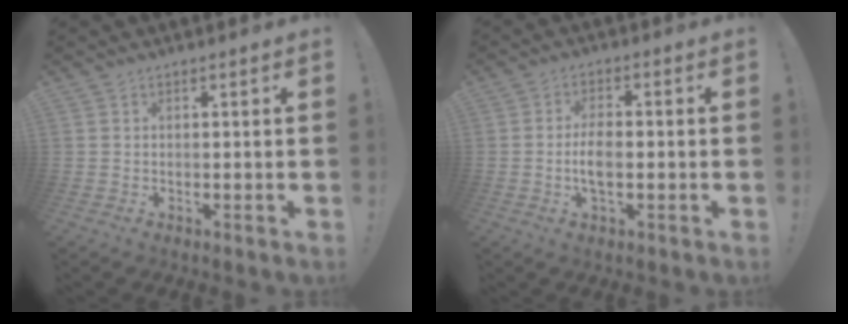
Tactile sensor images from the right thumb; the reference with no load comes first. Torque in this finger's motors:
{"motor_torque": [0.07, 0.12, 0.01, 0.02, 0.06]}